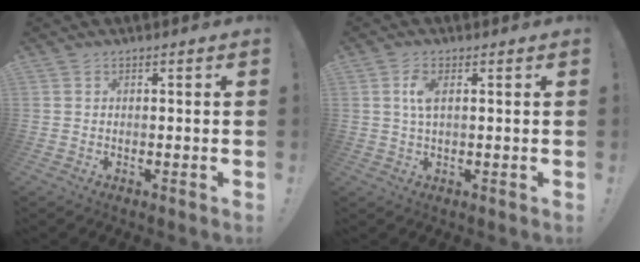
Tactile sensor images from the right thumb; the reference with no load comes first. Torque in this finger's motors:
{"motor_torque": [0.01, 0.01, 0.10, 0.16, 0.15]}